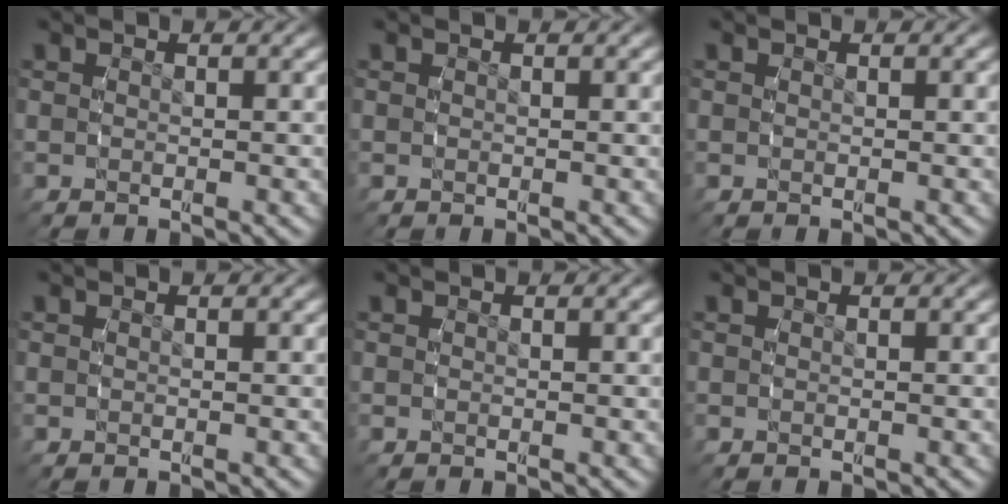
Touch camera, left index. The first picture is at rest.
{"total": 0.0}
{"total": 0.0}
{"total": 0.0}
{"total": 0.0}
{"total": 0.0}